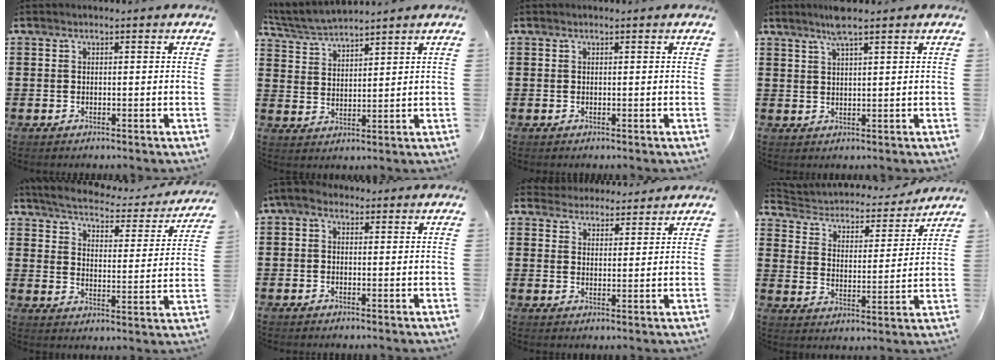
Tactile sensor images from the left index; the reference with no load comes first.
{"total": 4.4, "force": [4.3, 0.2, 1.0], "torque": [-0.036, -0.017, 0.077]}
{"total": 0.0}
{"total": 4.2, "force": [3.0, 0.3, 2.9], "torque": [-0.064, 0.004, 0.054]}
{"total": 3.5, "force": [3.3, 0.2, 1.2], "torque": [-0.047, -0.028, 0.048]}
{"total": 2.1, "force": [0.2, 1.4, 1.6], "torque": [-0.040, 0.005, 0.000]}
{"total": 3.5, "force": [3.4, 0.7, -0.3], "torque": [-0.008, -0.009, 0.065]}
{"total": 2.9, "force": [2.6, 1.1, 0.7], "torque": [-0.033, -0.023, 0.034]}